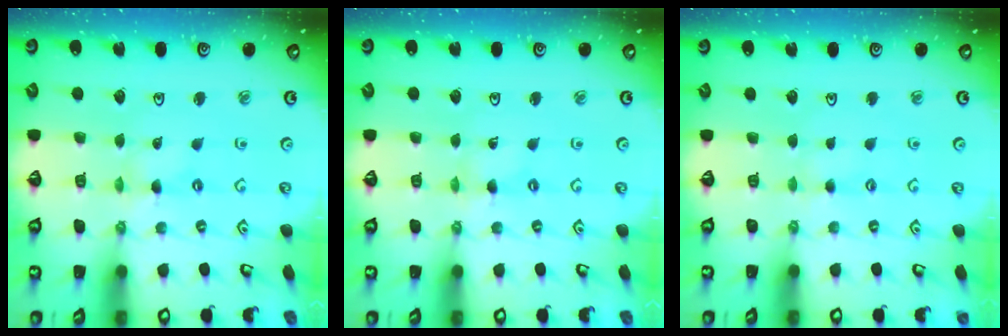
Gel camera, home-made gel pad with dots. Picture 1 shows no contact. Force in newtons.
{"total": 0.0}
{"total": 1.2, "press": 1.1, "slide": 0.3}